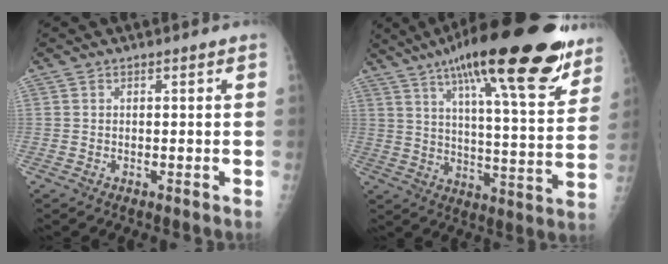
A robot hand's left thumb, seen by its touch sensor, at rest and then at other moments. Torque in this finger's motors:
{"motor_torque": [2.25, -1.02, 1.51, -1.25, 0.46]}